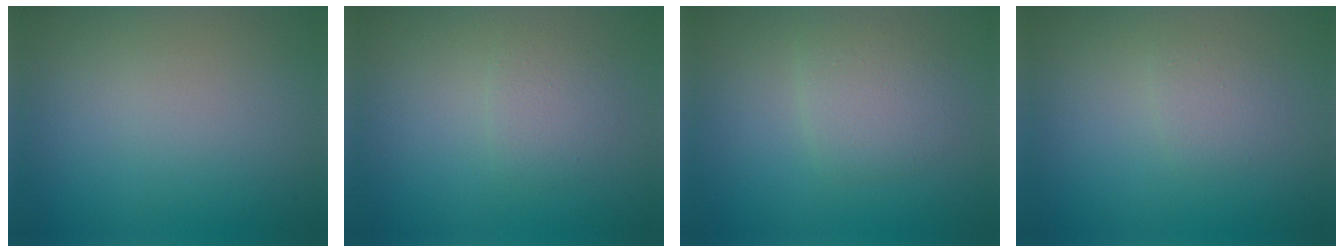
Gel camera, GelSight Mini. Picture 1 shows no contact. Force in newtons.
{"total": 2.9, "press": 2.9, "slide": 0.2}
{"total": 2.6, "press": 2.6, "slide": 0.1}
{"total": 1.4, "press": 1.4, "slide": 0.0}